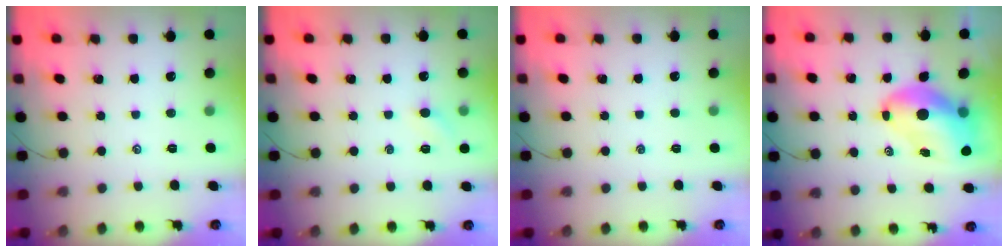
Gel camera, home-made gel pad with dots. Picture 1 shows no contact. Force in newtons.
{"total": 4.5, "press": 4.3, "slide": 1.4}
{"total": 0.0}
{"total": 11.4, "press": 11.0, "slide": 3.2}